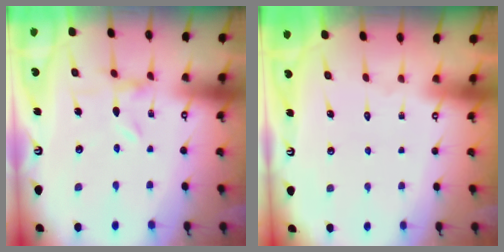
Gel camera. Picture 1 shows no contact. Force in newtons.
{"total": 1.7, "press": 1.7, "slide": 0.2}